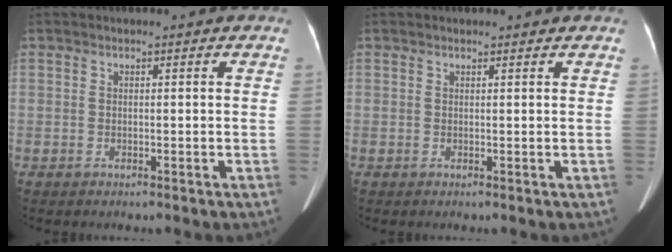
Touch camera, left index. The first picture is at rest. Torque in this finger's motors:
{"motor_torque": [1.07, -1.07, -0.02, 0.00]}